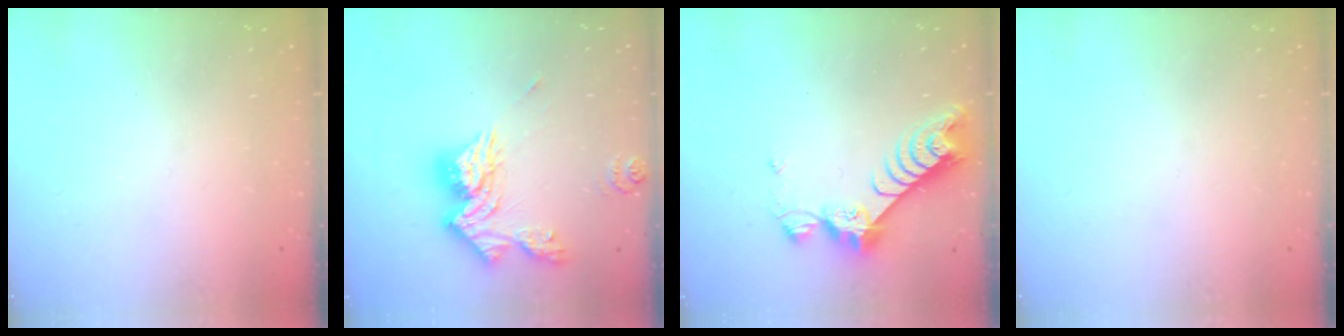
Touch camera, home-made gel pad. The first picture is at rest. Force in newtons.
{"total": 15.2, "press": 15.1, "slide": 1.6}
{"total": 9.0, "press": 8.9, "slide": 0.9}
{"total": 0.0}